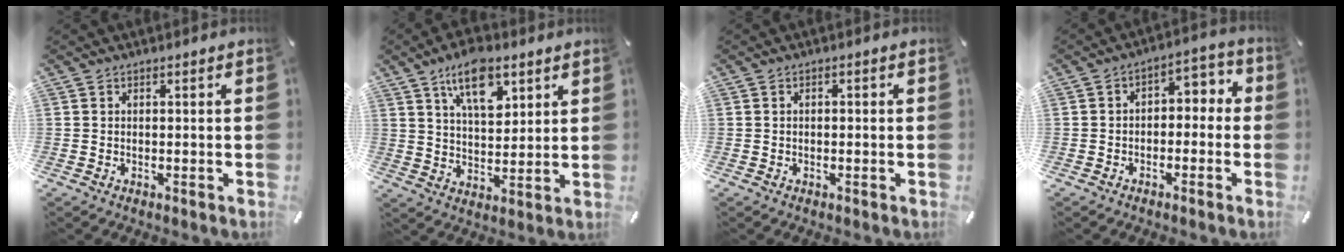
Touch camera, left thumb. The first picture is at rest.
{"total": 11.7, "force": [6.6, 6.0, 7.6], "torque": [-0.116, -0.022, 0.115]}
{"total": 0.8, "force": [-0.2, 0.4, 0.6], "torque": [-0.011, 0.001, -0.005]}
{"total": 4.1, "force": [-1.8, 3.1, 2.1], "torque": [-0.024, 0.011, -0.043]}